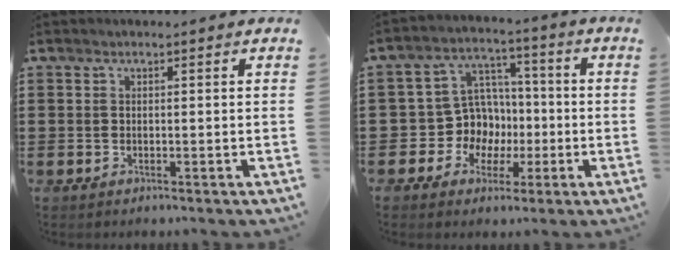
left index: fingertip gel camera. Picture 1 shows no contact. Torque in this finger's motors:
{"motor_torque": [0.06, 0.39, 0.02, 0.00]}